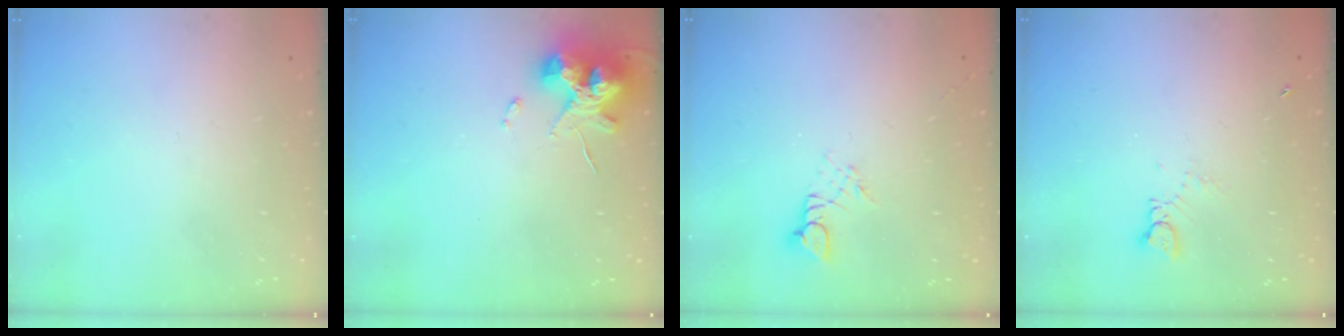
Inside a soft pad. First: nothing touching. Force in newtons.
{"total": 12.3, "press": 12.1, "slide": 2.0}
{"total": 2.6, "press": 2.6, "slide": 0.3}
{"total": 1.5, "press": 1.4, "slide": 0.2}